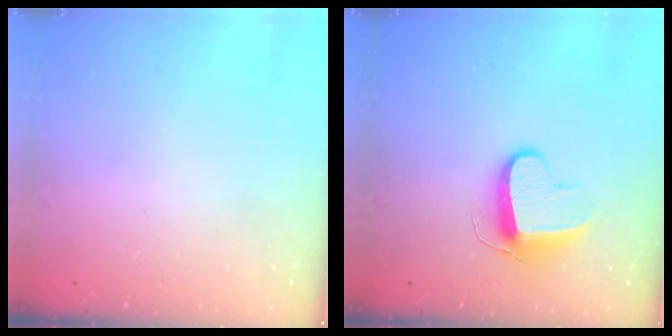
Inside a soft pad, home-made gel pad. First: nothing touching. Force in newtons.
{"total": 9.5, "press": 9.5, "slide": 0.4}